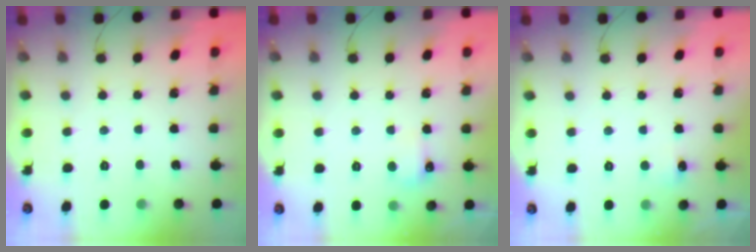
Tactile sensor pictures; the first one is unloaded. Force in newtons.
{"total": 4.9, "press": 4.7, "slide": 1.4}
{"total": 3.5, "press": 3.2, "slide": 1.4}